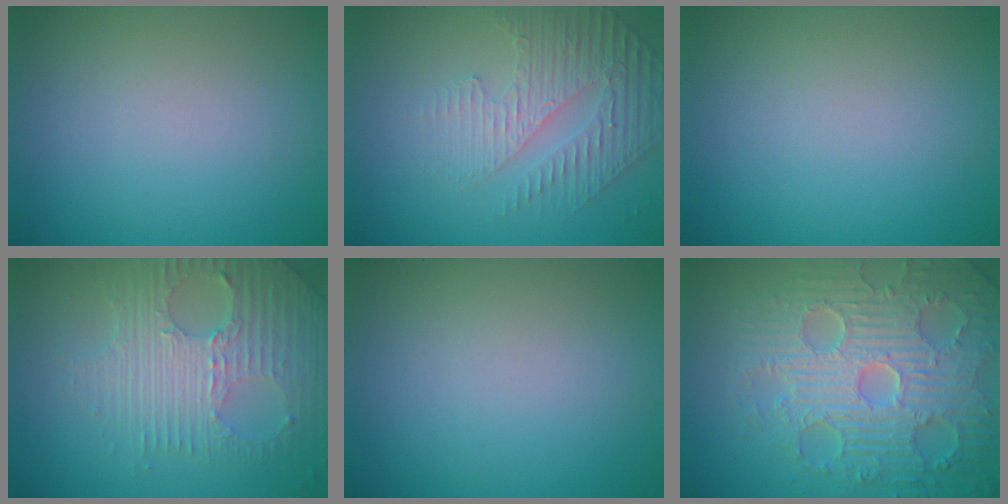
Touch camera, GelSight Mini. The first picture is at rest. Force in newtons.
{"total": 4.8, "press": 3.1, "slide": 3.7}
{"total": 0.0}
{"total": 6.8, "press": 4.6, "slide": 5.0}
{"total": 0.0}
{"total": 9.4, "press": 6.9, "slide": 6.4}